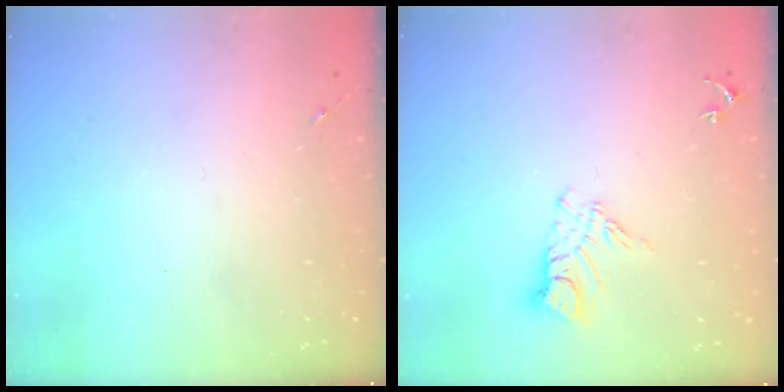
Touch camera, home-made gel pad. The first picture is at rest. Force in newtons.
{"total": 9.2, "press": 9.1, "slide": 0.8}